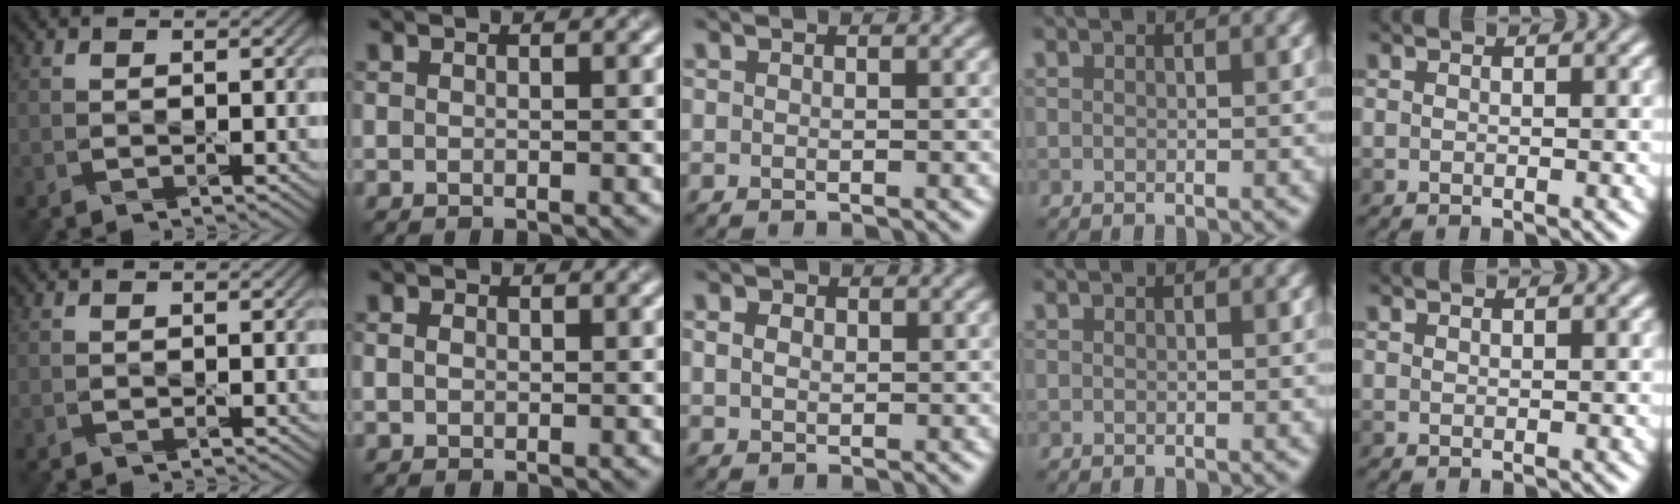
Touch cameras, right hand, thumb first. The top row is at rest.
{"index": {"total": 1.0, "force": [0.1, 0.8, 0.5], "torque": [-0.010, 0.000, 0.000]}, "middle": {"total": 1.8, "force": [0.7, 1.4, 1.0], "torque": [-0.020, 0.005, 0.004]}}